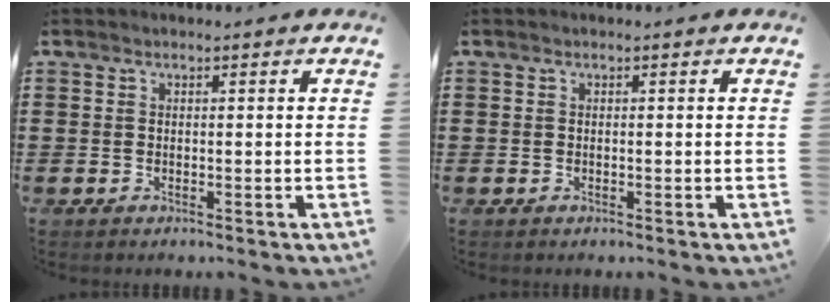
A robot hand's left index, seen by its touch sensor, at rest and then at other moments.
{"total": 0.0}